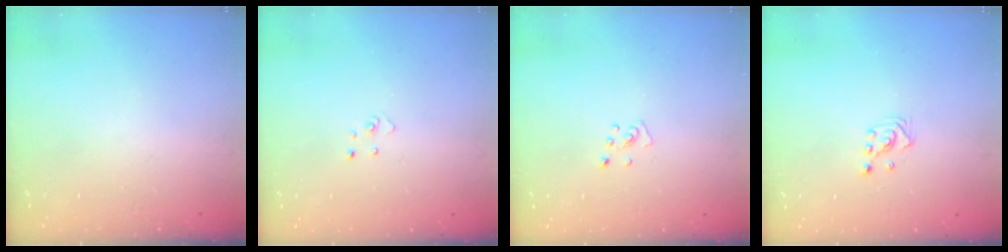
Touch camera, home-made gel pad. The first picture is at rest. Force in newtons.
{"total": 2.7, "press": 2.7, "slide": 0.3}
{"total": 3.8, "press": 3.8, "slide": 0.4}
{"total": 2.8, "press": 2.8, "slide": 0.3}